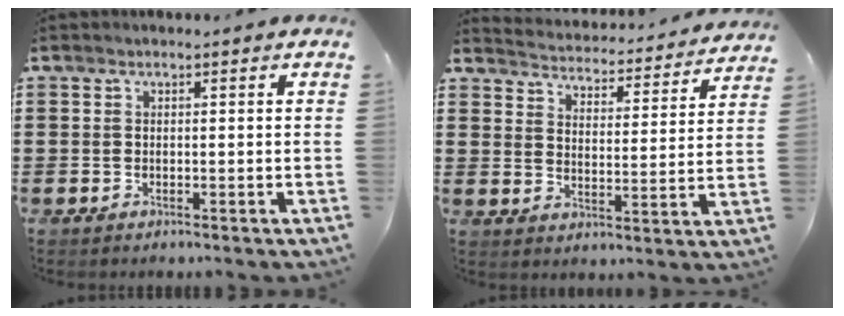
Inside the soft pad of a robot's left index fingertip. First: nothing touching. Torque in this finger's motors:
{"motor_torque": [0.71, -1.43, 0.02, 0.00]}